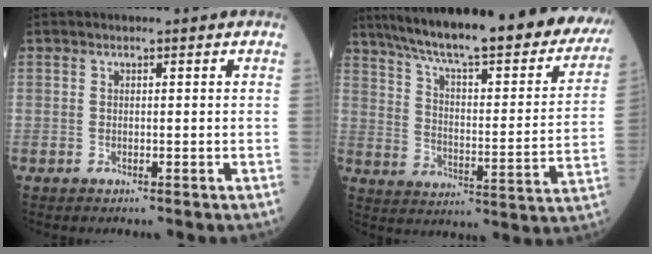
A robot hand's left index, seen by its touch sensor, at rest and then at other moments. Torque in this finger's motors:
{"motor_torque": [0.41, -0.78, 0.96, 0.21]}